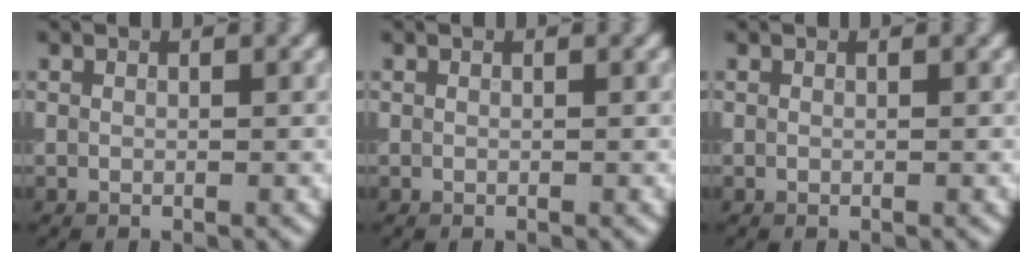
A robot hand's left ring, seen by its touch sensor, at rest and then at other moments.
{"total": 0.0}
{"total": 0.0}